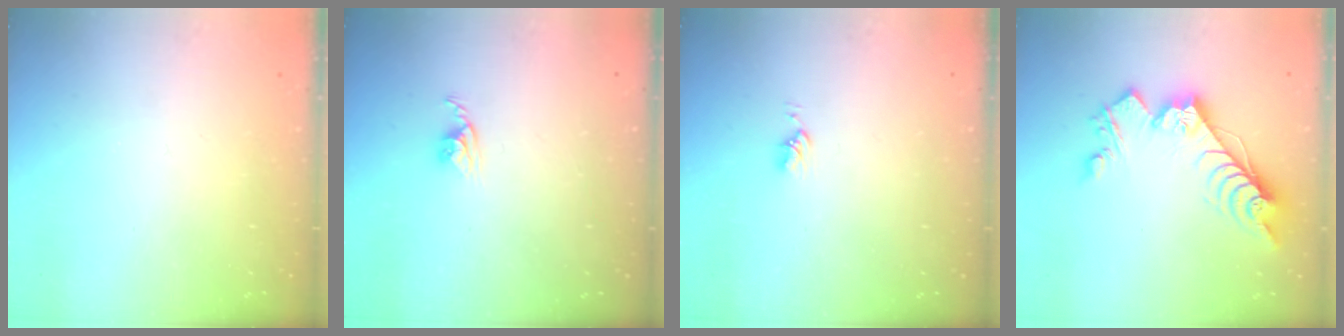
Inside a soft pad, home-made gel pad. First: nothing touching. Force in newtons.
{"total": 3.9, "press": 3.9, "slide": 0.2}
{"total": 3.0, "press": 3.0, "slide": 0.4}
{"total": 16.7, "press": 16.7, "slide": 0.3}